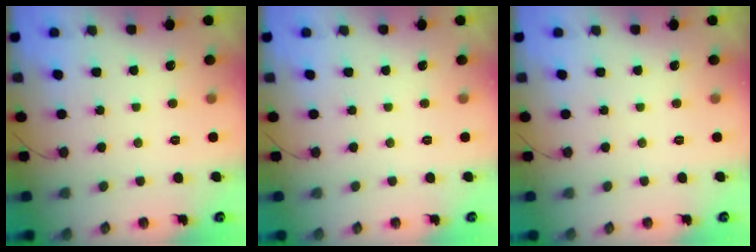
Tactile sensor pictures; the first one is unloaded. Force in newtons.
{"total": 0.0}
{"total": 0.0}